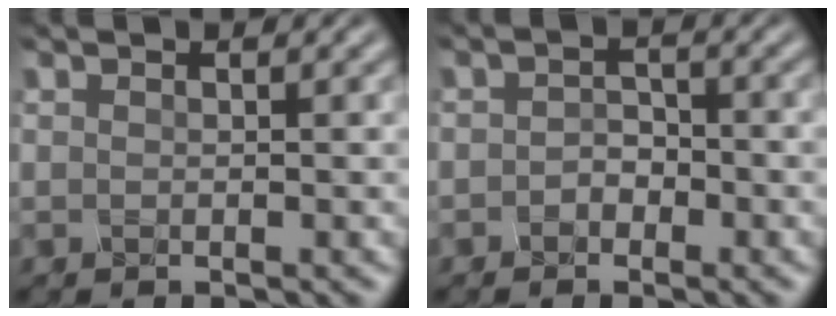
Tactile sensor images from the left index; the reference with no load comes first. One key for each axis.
{"total": 1.9, "fx": -1.2, "fy": 1.3, "fz": 0.7, "tx": -0.011, "ty": 0.001, "tz": -0.030}